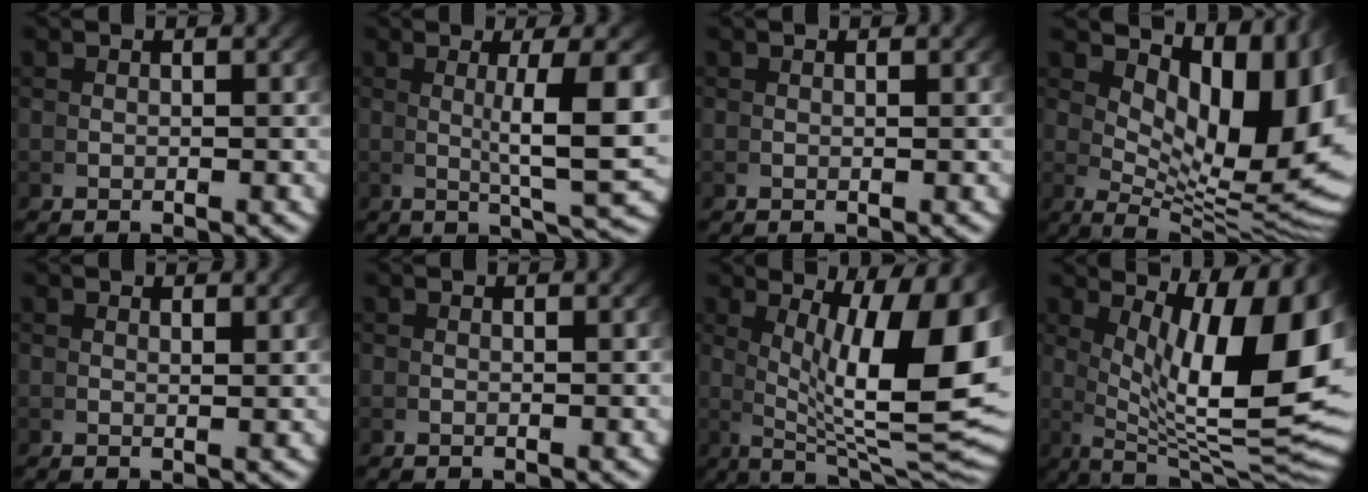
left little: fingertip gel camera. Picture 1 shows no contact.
{"total": 6.4, "force": [1.1, 0.6, 6.3], "torque": [-0.087, -0.001, 0.022]}
{"total": 0.0}
{"total": 13.8, "force": [4.4, 6.0, 11.6], "torque": [-0.137, 0.003, 0.072]}
{"total": 0.8, "force": [0.7, -0.2, 0.2], "torque": [-0.006, -0.005, 0.015]}
{"total": 0.0}
{"total": 13.7, "force": [1.9, 4.9, 12.6], "torque": [-0.177, -0.026, 0.051]}
{"total": 15.3, "force": [3.0, 6.1, 13.7], "torque": [-0.181, -0.020, 0.066]}